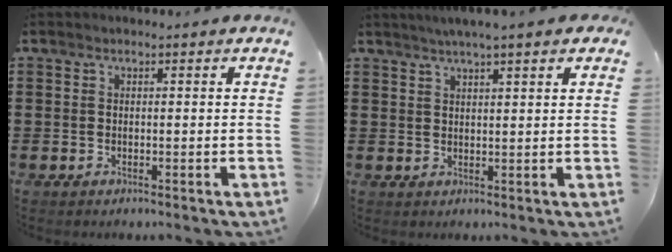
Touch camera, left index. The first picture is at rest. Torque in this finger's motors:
{"motor_torque": [2.14, 0.00, 0.23, -0.06]}